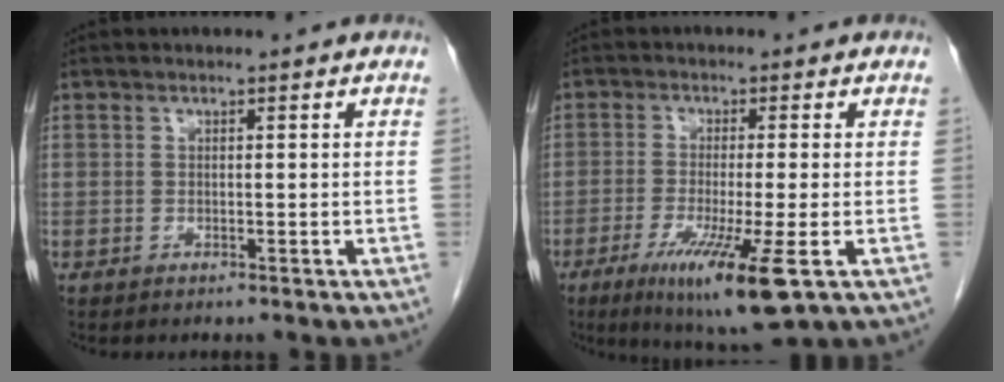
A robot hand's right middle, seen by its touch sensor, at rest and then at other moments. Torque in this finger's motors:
{"motor_torque": [1.55, -0.59, 0.51, 0.08]}